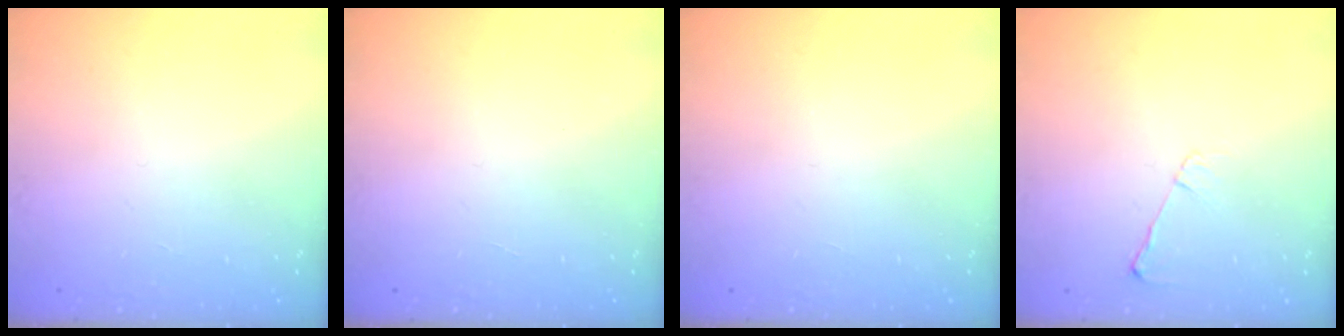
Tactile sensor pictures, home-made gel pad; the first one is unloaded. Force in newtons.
{"total": 0.0}
{"total": 0.0}
{"total": 3.9, "press": 3.9, "slide": 0.6}